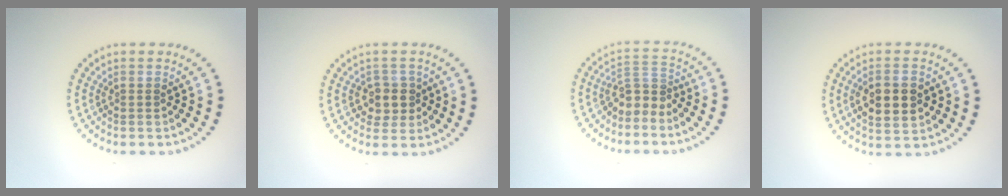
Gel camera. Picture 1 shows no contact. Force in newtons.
{"total": 2.5, "press": 2.3, "slide": 0.9}
{"total": 2.6, "press": 1.8, "slide": 1.8}
{"total": 4.5, "press": 4.5, "slide": 0.2}